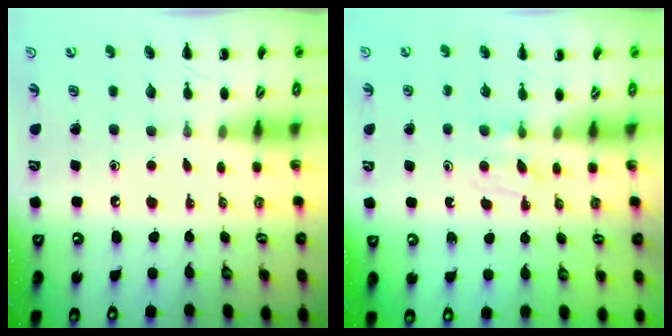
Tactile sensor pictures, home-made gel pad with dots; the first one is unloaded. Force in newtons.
{"total": 3.8, "press": 3.5, "slide": 1.5}